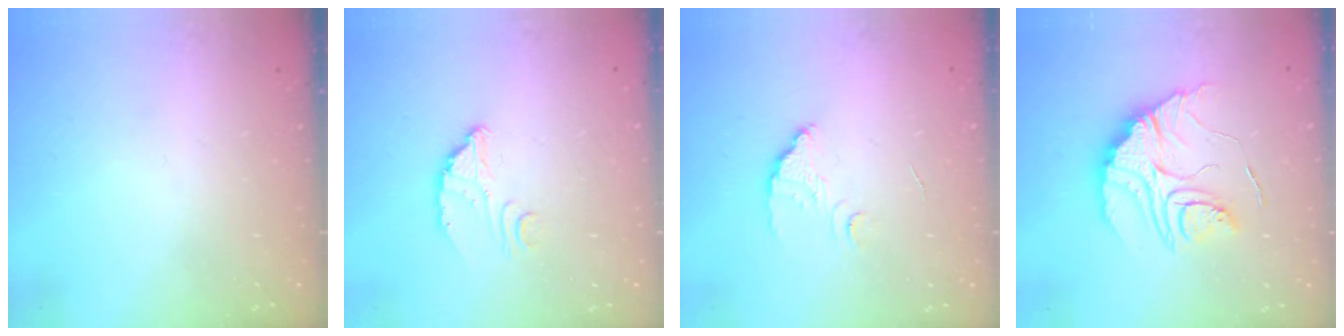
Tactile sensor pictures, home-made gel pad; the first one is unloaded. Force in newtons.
{"total": 2.9, "press": 2.9, "slide": 0.2}
{"total": 3.9, "press": 3.9, "slide": 0.2}
{"total": 17.5, "press": 17.5, "slide": 1.0}